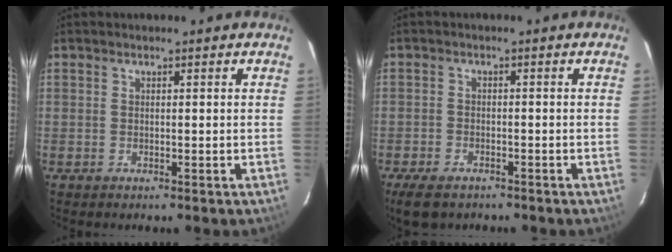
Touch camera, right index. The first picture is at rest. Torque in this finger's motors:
{"motor_torque": [0.17, -0.19, -0.08, -0.05]}